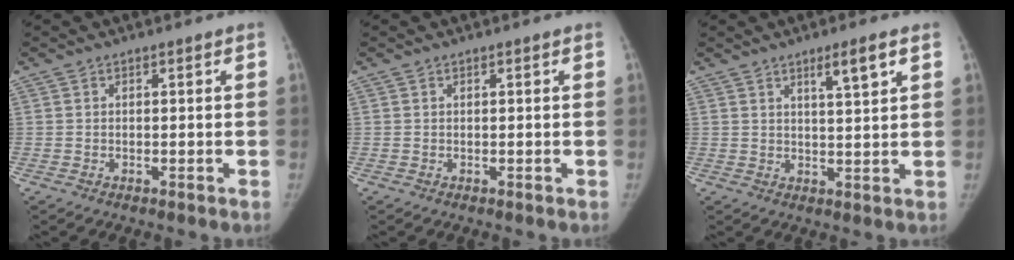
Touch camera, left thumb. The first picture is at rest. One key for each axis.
{"total": 0.0}
{"total": 5.1, "fx": 2.8, "fy": 0.5, "fz": 4.2, "tx": -0.066, "ty": -0.017, "tz": 0.048}